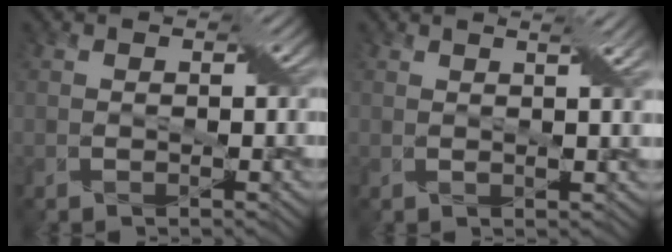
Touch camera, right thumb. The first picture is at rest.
{"total": 3.4, "force": [1.7, 0.3, 3.0], "torque": [-0.049, 0.002, 0.026]}